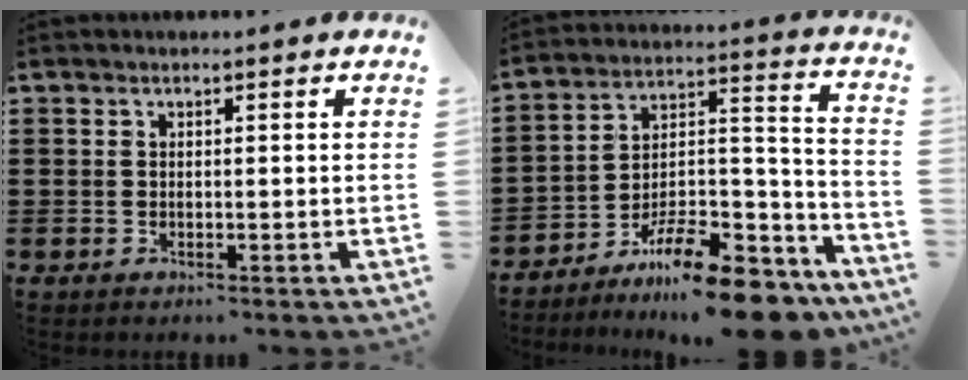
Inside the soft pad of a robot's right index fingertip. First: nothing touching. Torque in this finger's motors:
{"motor_torque": [0.02, 0.16, 1.05, 0.21]}